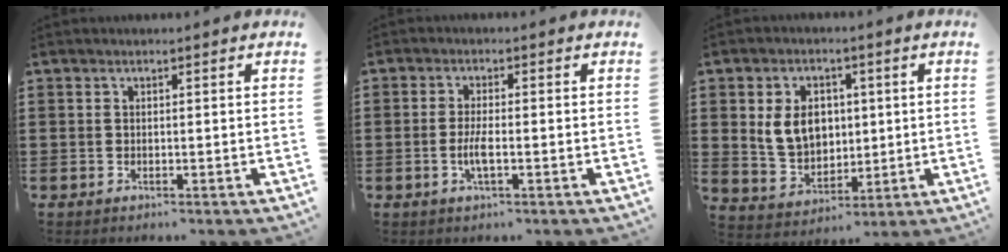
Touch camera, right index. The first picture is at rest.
{"total": 3.2, "force": [-0.9, 0.6, 3.0], "torque": [-0.068, -0.006, -0.020]}
{"total": 7.8, "force": [1.4, 6.0, 4.7], "torque": [-0.109, 0.014, 0.023]}